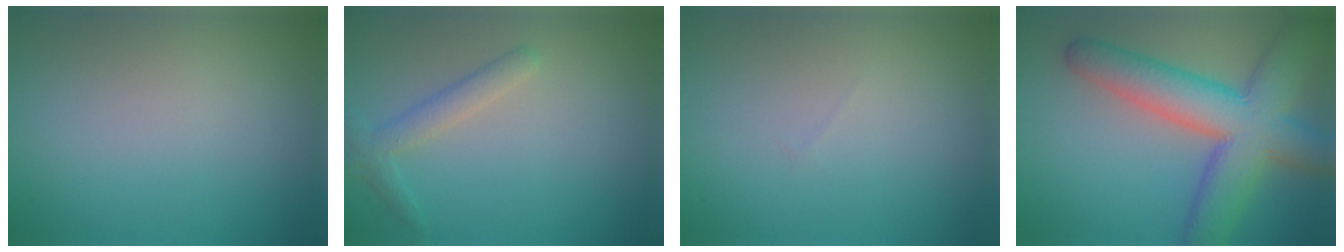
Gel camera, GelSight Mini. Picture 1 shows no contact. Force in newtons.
{"total": 2.2, "press": 2.2, "slide": 0.1}
{"total": 0.0}
{"total": 9.9, "press": 9.8, "slide": 0.5}